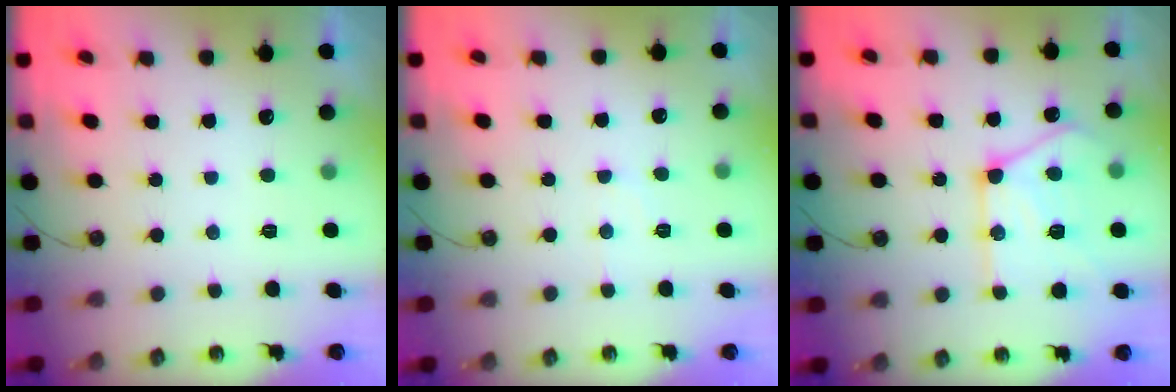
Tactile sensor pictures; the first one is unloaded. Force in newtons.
{"total": 4.9, "press": 4.8, "slide": 0.9}
{"total": 18.7, "press": 18.7, "slide": 1.3}